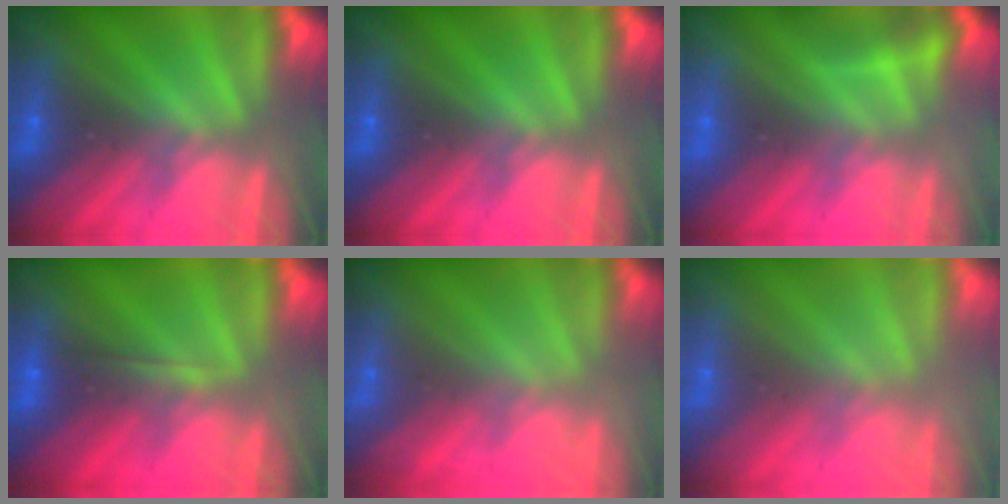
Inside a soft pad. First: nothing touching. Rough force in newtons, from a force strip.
{"total": 0.0}
{"total": 2.7}
{"total": 2.0}
{"total": 2.2}
{"total": 3.0}